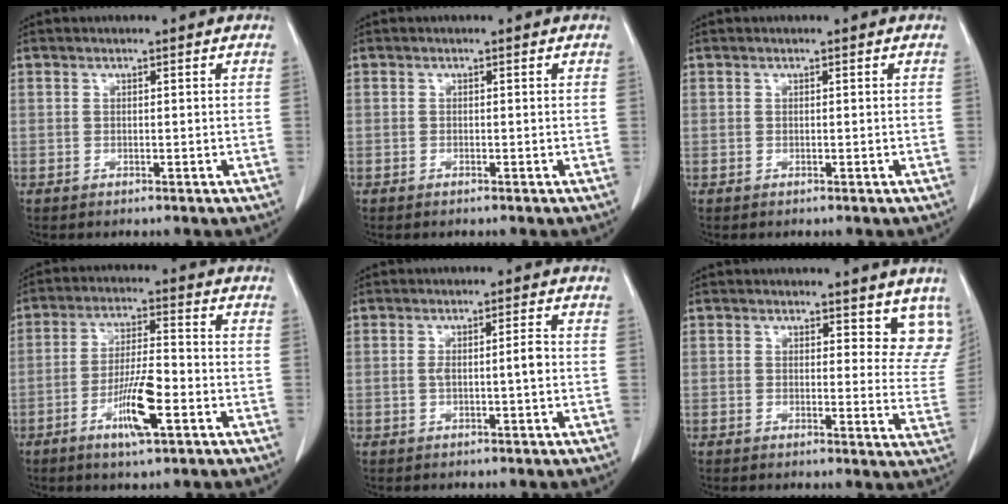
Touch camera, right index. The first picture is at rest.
{"total": 0.0}
{"total": 0.0}
{"total": 8.7, "force": [-3.7, 1.2, 7.8], "torque": [-0.147, -0.005, -0.064]}
{"total": 2.9, "force": [-0.3, 0.2, 2.9], "torque": [-0.053, 0.006, -0.003]}
{"total": 8.1, "force": [6.9, 3.5, 2.5], "torque": [0.008, -0.026, 0.055]}